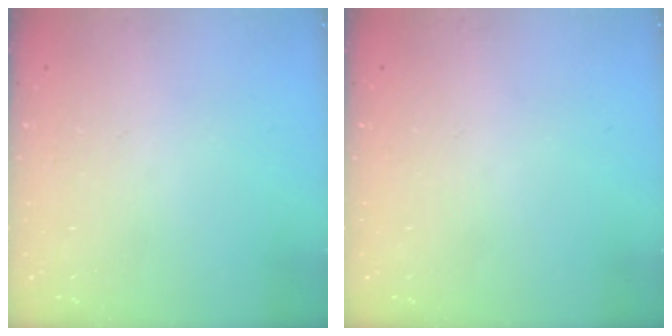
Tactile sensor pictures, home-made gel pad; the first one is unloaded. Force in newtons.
{"total": 0.0}